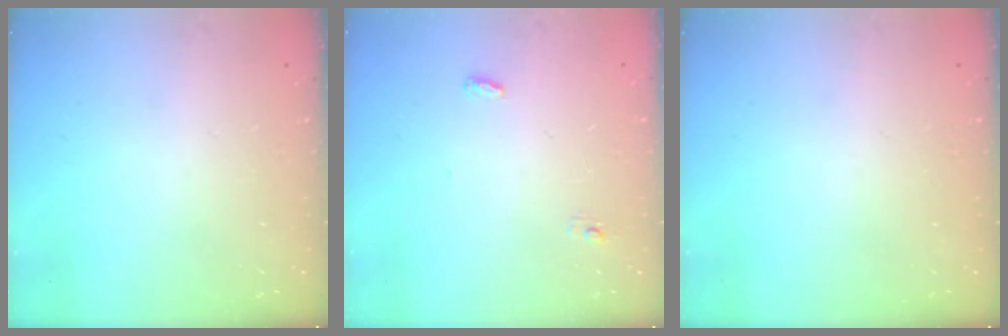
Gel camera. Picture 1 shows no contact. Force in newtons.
{"total": 3.6, "press": 3.4, "slide": 1.0}
{"total": 0.0}